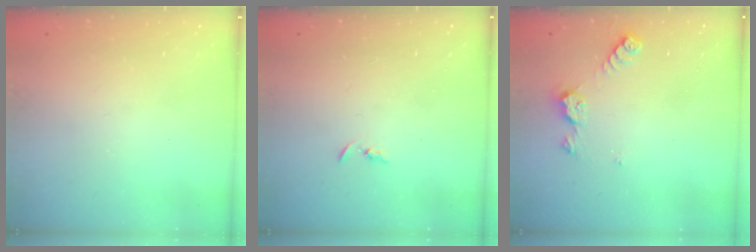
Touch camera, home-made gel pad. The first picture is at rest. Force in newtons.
{"total": 2.4, "press": 2.3, "slide": 0.2}
{"total": 5.5, "press": 5.4, "slide": 0.6}